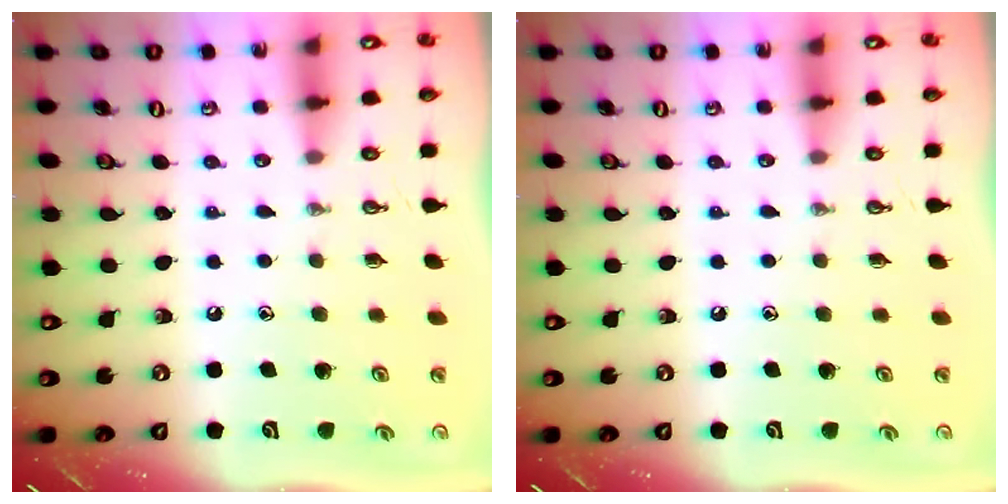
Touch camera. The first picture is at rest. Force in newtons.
{"total": 0.0}